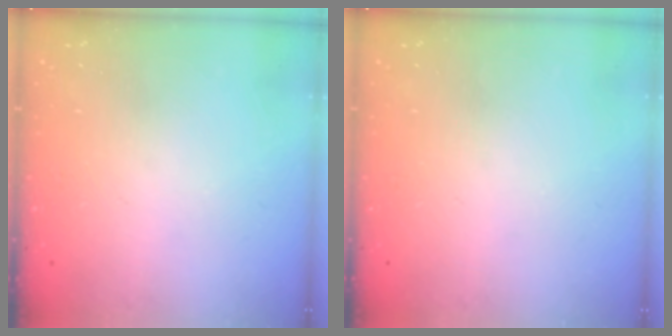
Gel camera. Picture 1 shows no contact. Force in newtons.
{"total": 0.0}